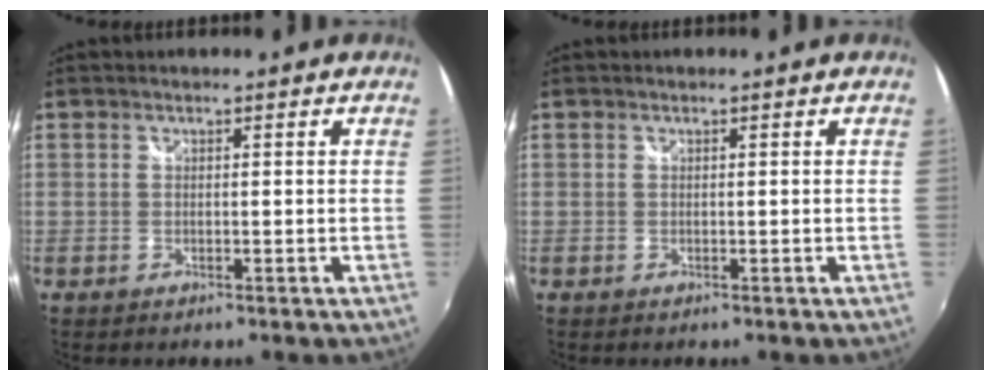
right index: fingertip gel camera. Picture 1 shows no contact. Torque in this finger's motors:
{"motor_torque": [-0.07, 0.07, 0.00, 0.00]}